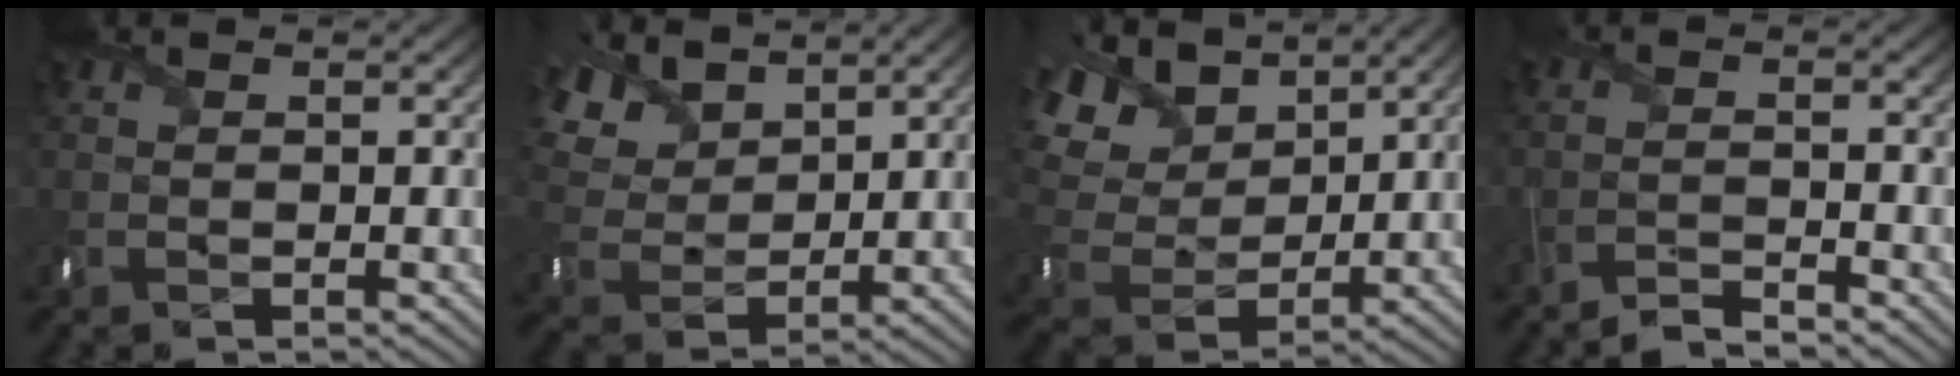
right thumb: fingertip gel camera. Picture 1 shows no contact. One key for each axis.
{"total": 10.6, "fx": 6.5, "fy": 6.1, "fz": 5.7, "tx": -0.178, "ty": 0.023, "tz": 0.118}
{"total": 13.8, "fx": 6.9, "fy": 8.8, "fz": 8.0, "tx": -0.242, "ty": 0.037, "tz": 0.131}
{"total": 2.4, "fx": -2.4, "fy": -0.6, "fz": 0.0, "tx": 0.006, "ty": 0.003, "tz": -0.056}